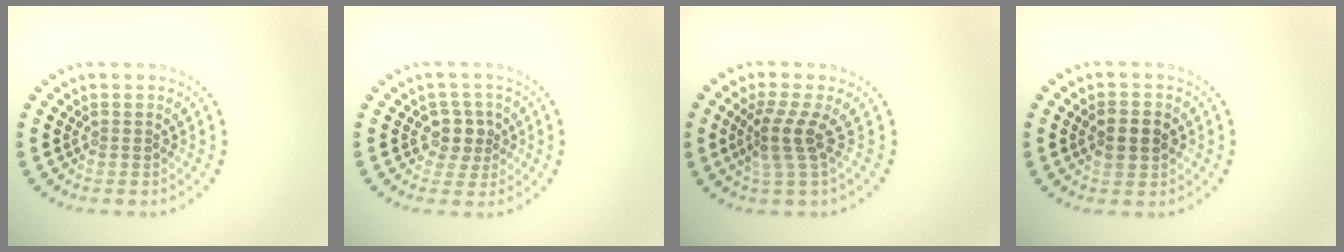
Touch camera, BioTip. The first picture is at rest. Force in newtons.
{"total": 2.5, "press": 2.1, "slide": 1.3}
{"total": 2.8, "press": 2.0, "slide": 2.0}
{"total": 2.5, "press": 2.5, "slide": 0.2}